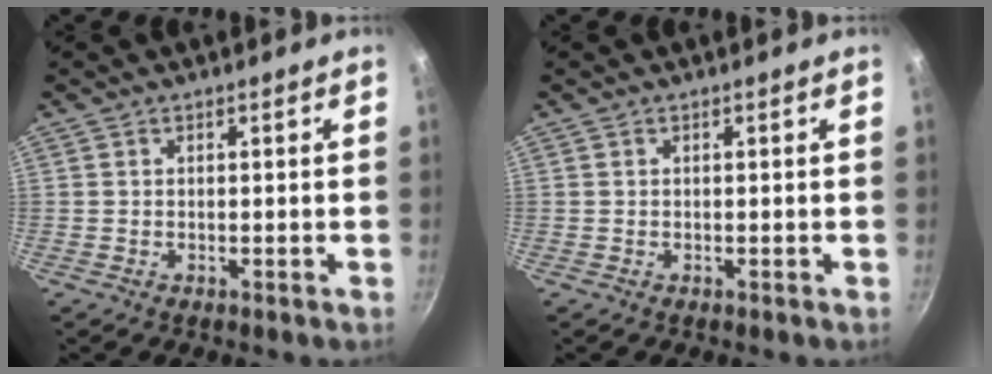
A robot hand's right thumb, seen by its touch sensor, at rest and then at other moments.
{"total": 0.0}